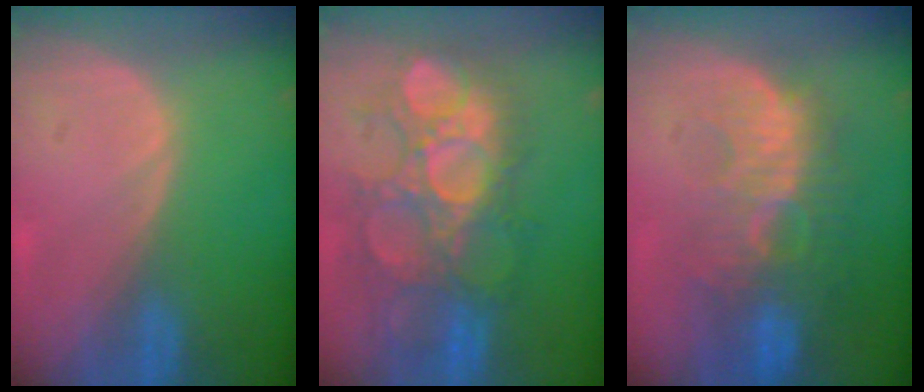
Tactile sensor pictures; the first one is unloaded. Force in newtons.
{"total": 11.2, "press": 10.8, "slide": 3.1}
{"total": 10.8, "press": 9.4, "slide": 5.3}